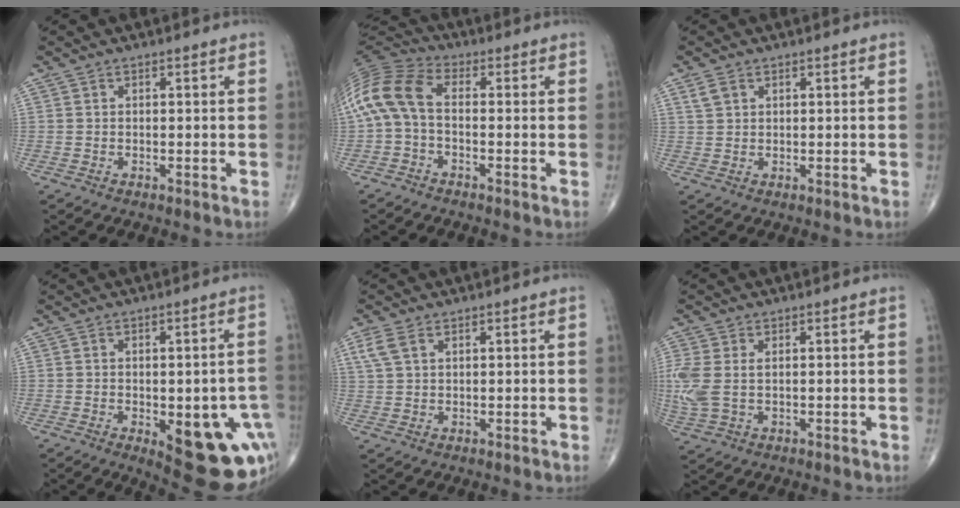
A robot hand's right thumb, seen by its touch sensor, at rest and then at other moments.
{"total": 11.8, "force": [-0.9, 6.7, 9.6], "torque": [-0.208, 0.032, -0.030]}
{"total": 2.2, "force": [1.2, 1.5, 1.1], "torque": [-0.020, 0.002, 0.028]}
{"total": 18.6, "force": [-5.5, 7.5, 16.1], "torque": [-0.148, 0.008, -0.043]}
{"total": 3.3, "force": [1.6, 1.8, 2.2], "torque": [-0.057, 0.009, 0.041]}
{"total": 7.0, "force": [0.5, 4.2, 5.6], "torque": [-0.163, 0.009, 0.021]}